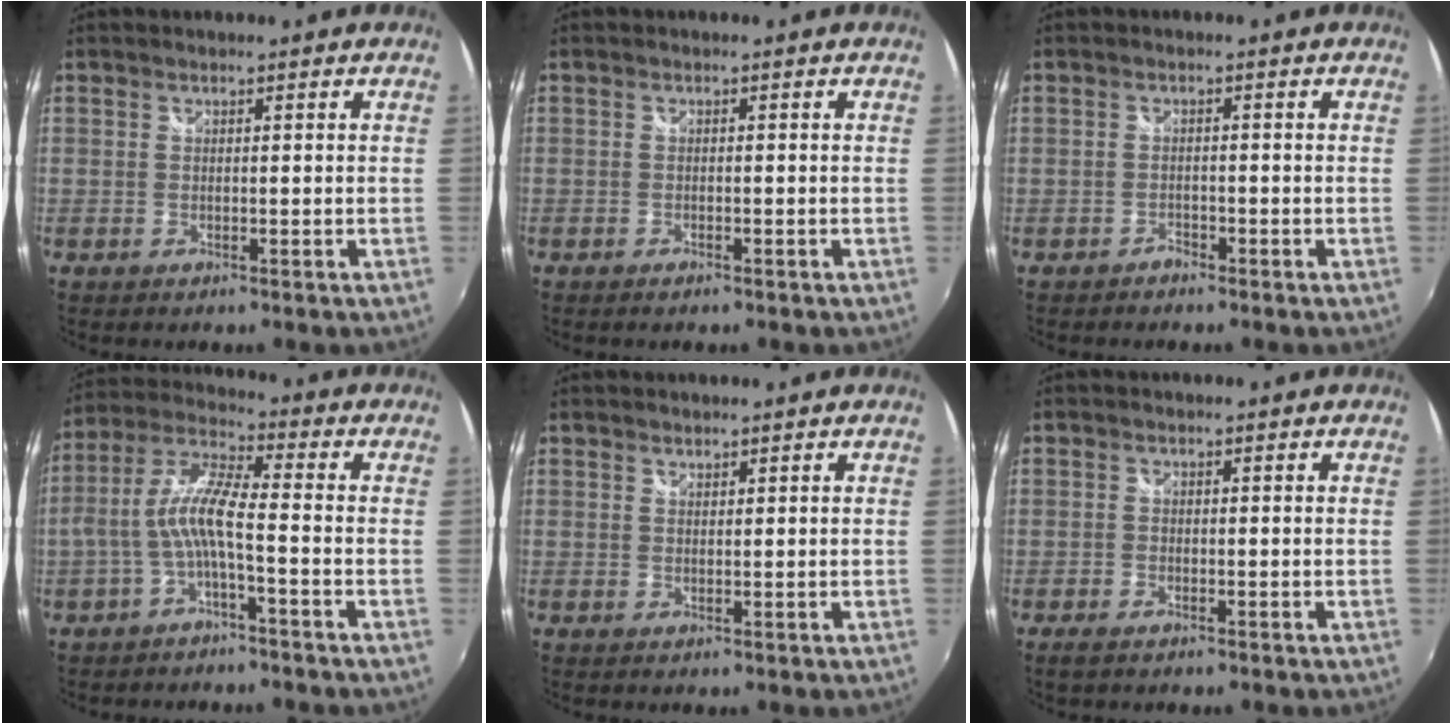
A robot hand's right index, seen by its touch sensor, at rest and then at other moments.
{"total": 1.0, "force": [-0.8, 0.4, 0.4], "torque": [-0.009, -0.003, -0.016]}
{"total": 1.4, "force": [-1.2, 0.8, -0.1], "torque": [0.000, 0.004, -0.021]}
{"total": 8.1, "force": [-2.6, 1.1, 7.6], "torque": [-0.178, 0.013, -0.046]}
{"total": 0.7, "force": [0.7, 0.2, 0.0], "torque": [0.000, 0.001, 0.013]}
{"total": 1.9, "force": [-1.4, 0.8, 1.0], "torque": [-0.024, -0.006, -0.028]}